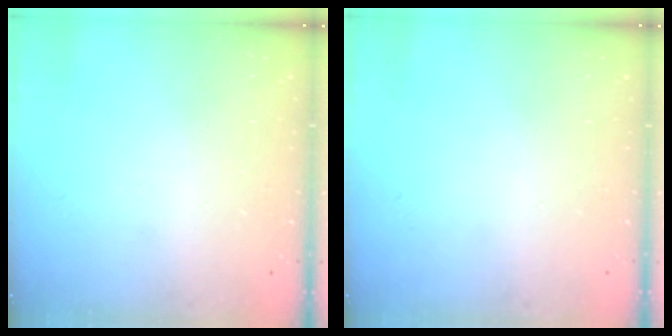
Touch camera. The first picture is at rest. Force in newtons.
{"total": 0.0}